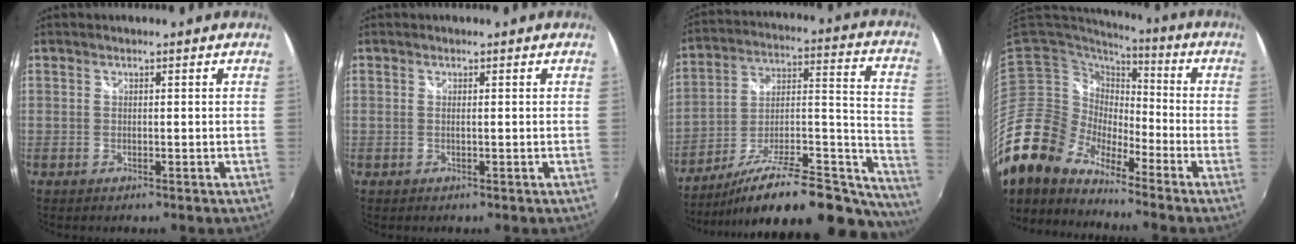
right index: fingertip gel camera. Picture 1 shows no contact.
{"total": 0.6, "force": [-0.1, -0.2, 0.6], "torque": [-0.010, 0.000, -0.002]}
{"total": 29.2, "force": [-22.3, 8.3, 17.0], "torque": [-0.210, 0.007, -0.324]}
{"total": 14.3, "force": [-12.0, 6.2, 4.7], "torque": [-0.089, 0.003, -0.242]}